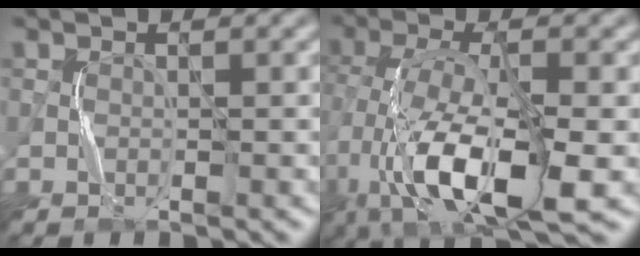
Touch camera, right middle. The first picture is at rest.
{"total": 11.3, "force": [-4.5, 4.1, 9.5], "torque": [-0.190, -0.005, -0.082]}